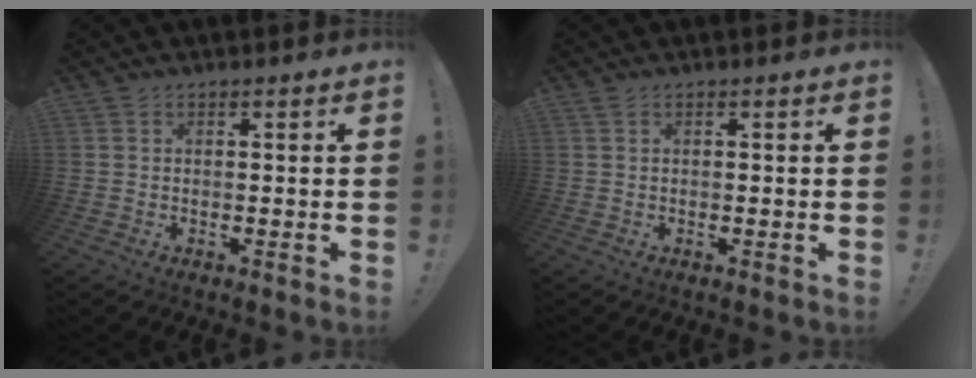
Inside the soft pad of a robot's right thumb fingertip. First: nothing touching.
{"total": 0.7, "force": [0.5, 0.0, 0.5], "torque": [-0.010, 0.000, 0.009]}